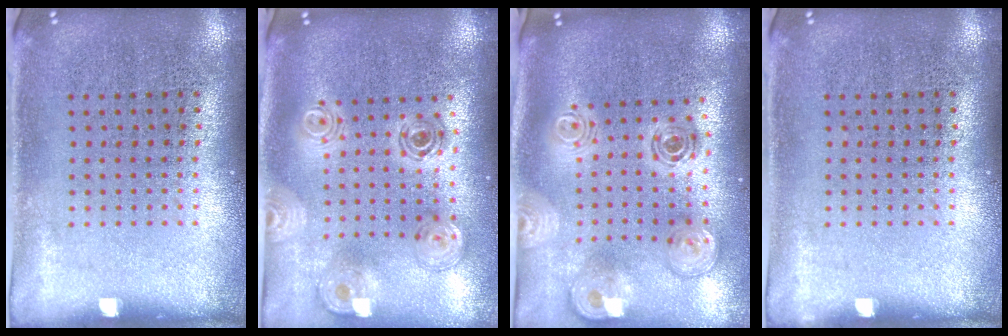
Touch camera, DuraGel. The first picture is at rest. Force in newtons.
{"total": 1.3, "press": 1.3, "slide": 0.4}
{"total": 2.0, "press": 1.7, "slide": 1.0}
{"total": 0.0}